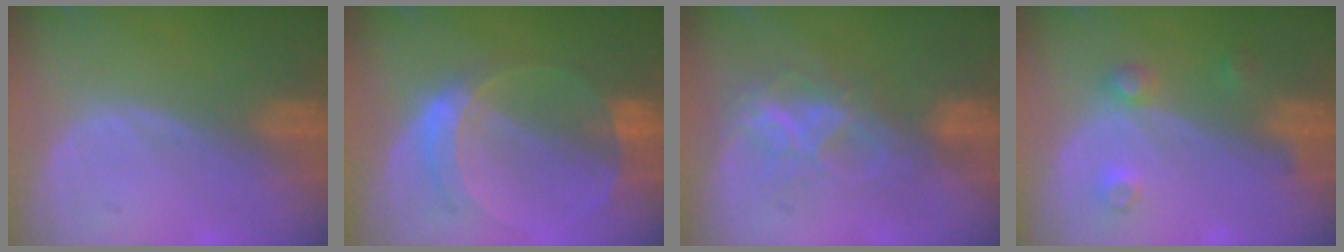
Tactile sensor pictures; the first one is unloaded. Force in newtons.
{"total": 6.8, "press": 6.0, "slide": 3.2}
{"total": 7.1, "press": 6.2, "slide": 3.6}
{"total": 3.4, "press": 3.3, "slide": 0.9}